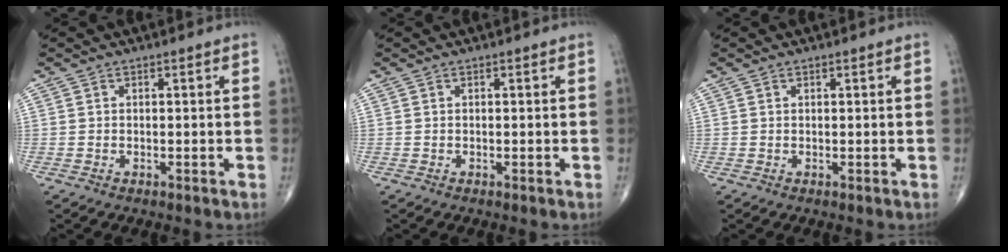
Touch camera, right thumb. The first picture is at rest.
{"total": 0.0}
{"total": 0.0}